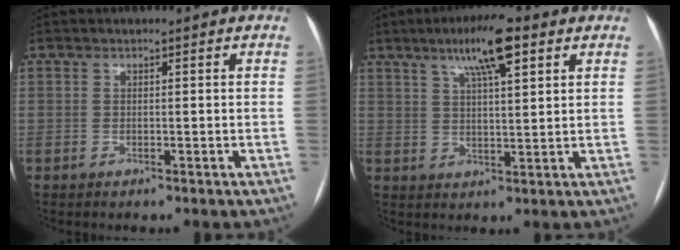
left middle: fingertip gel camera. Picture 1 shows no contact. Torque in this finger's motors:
{"motor_torque": [0.96, -0.89, 0.19, 0.02]}